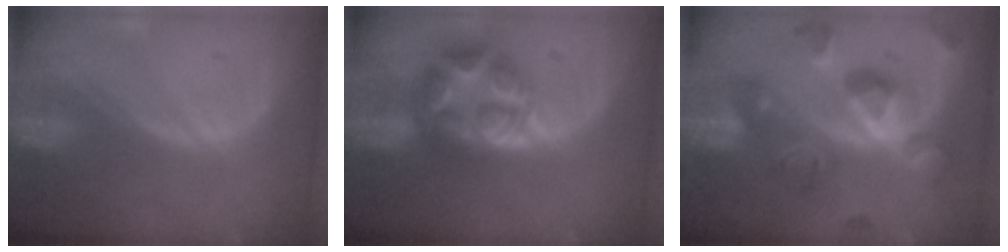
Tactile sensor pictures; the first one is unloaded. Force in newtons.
{"total": 7.9, "press": 7.9, "slide": 0.5}
{"total": 11.2, "press": 11.2, "slide": 1.1}